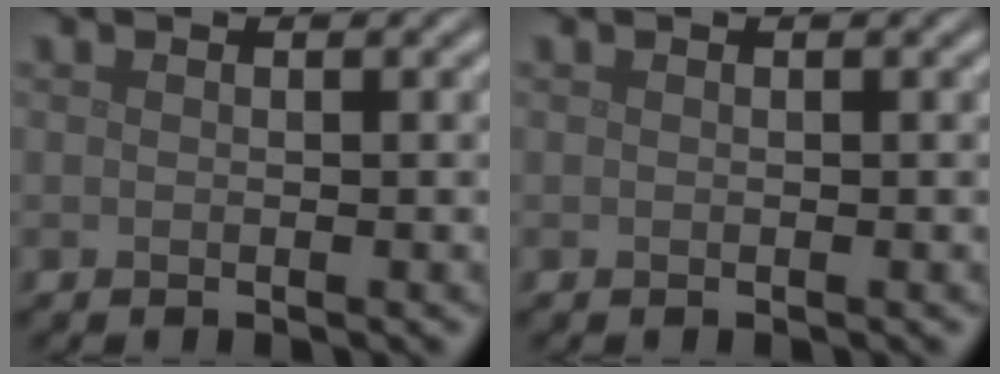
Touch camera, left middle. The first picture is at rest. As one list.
[{"total": 0.0}]